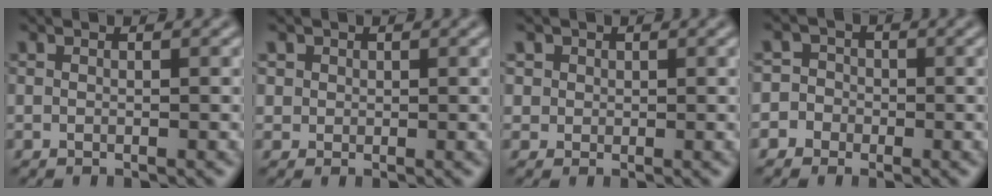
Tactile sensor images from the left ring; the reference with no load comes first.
{"total": 1.5, "force": [0.7, 1.3, 0.3], "torque": [0.000, -0.005, 0.016]}
{"total": 2.1, "force": [1.0, 1.8, 0.5], "torque": [-0.012, 0.000, 0.026]}
{"total": 4.5, "force": [-1.9, 4.1, 0.5], "torque": [0.024, 0.014, -0.060]}